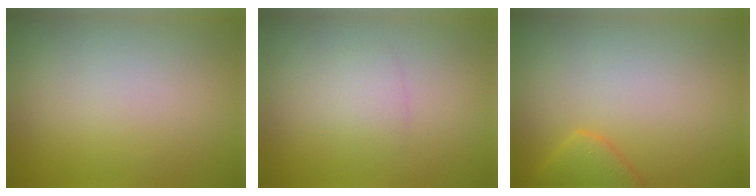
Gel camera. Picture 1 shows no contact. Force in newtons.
{"total": 1.4, "press": 1.4, "slide": 0.1}
{"total": 2.5, "press": 2.5, "slide": 0.4}